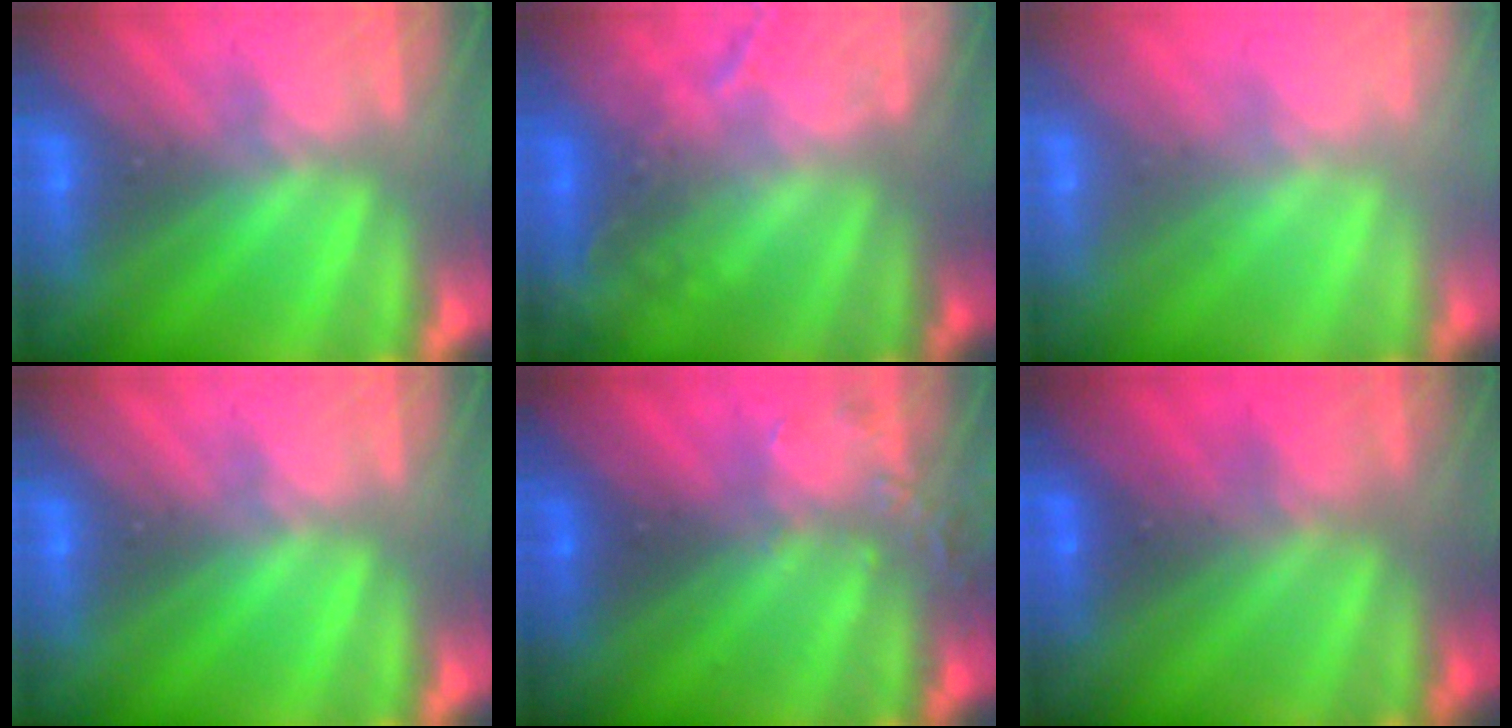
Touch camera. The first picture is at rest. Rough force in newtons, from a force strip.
{"total": 2.2}
{"total": 2.4}
{"total": 0.0}
{"total": 3.3}
{"total": 2.9}